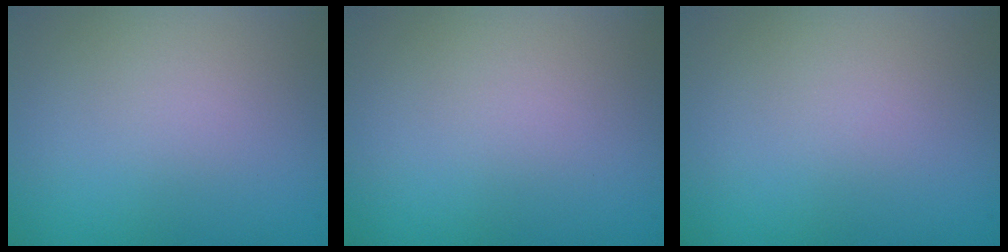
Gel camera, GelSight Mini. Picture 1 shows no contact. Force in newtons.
{"total": 0.0}
{"total": 0.0}